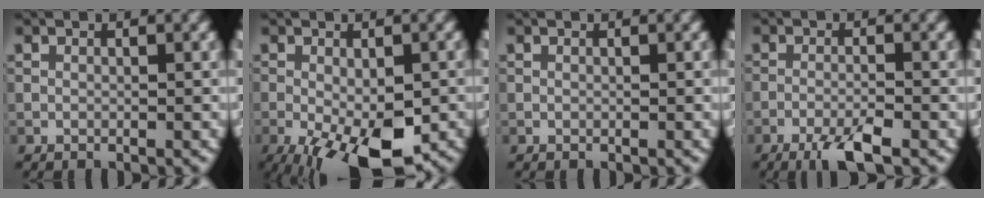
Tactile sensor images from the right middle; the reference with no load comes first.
{"total": 9.7, "force": [-4.4, 3.7, 7.9], "torque": [-0.147, -0.026, -0.055]}
{"total": 0.0}
{"total": 3.8, "force": [-2.5, 0.6, 2.8], "torque": [-0.053, 0.000, -0.052]}